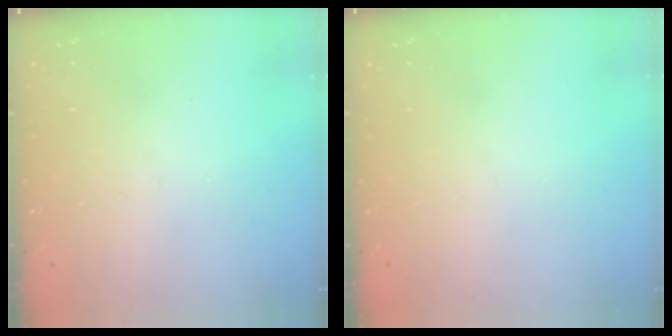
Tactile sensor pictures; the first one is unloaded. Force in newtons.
{"total": 0.0}